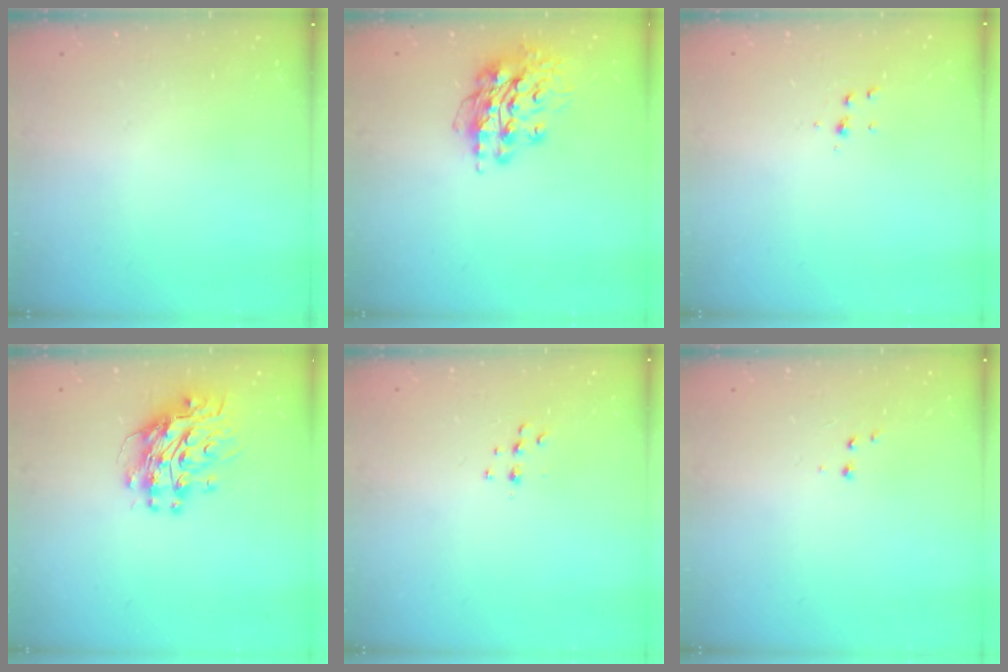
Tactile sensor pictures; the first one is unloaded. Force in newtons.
{"total": 15.0, "press": 14.9, "slide": 1.6}
{"total": 4.4, "press": 4.3, "slide": 0.4}
{"total": 10.7, "press": 10.7, "slide": 0.9}
{"total": 5.1, "press": 5.0, "slide": 0.8}
{"total": 2.6, "press": 2.5, "slide": 0.6}